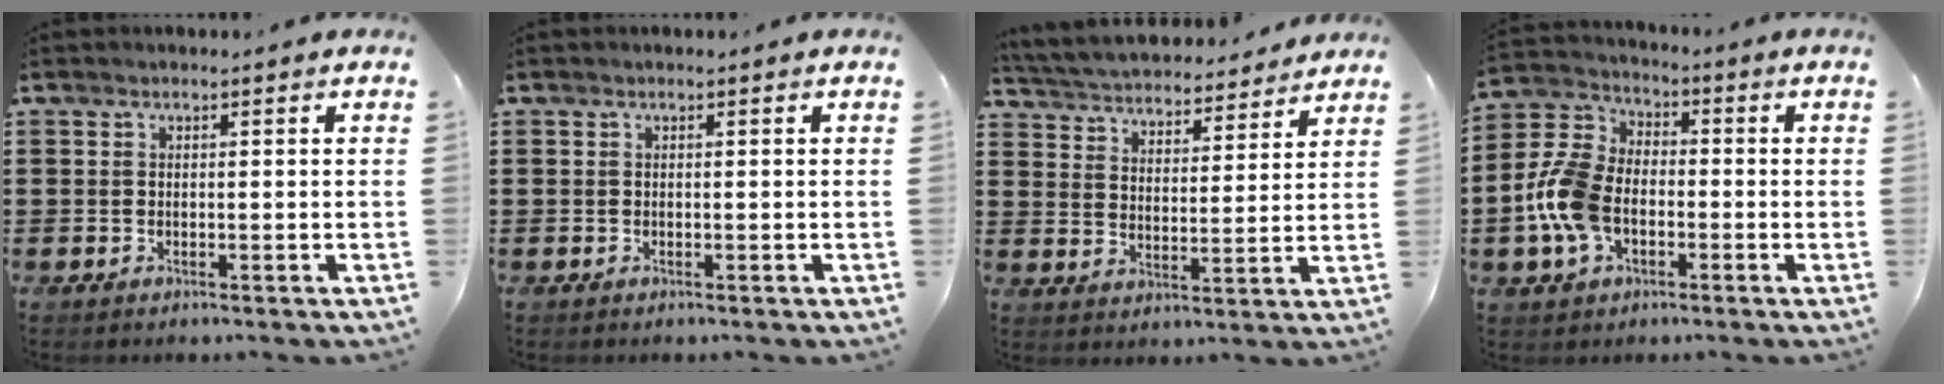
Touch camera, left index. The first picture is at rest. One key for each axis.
{"total": 0.0}
{"total": 4.2, "fx": 4.2, "fy": 0.3, "fz": 0.0, "tx": -0.026, "ty": -0.033, "tz": 0.068}
{"total": 9.6, "fx": -2.5, "fy": 6.3, "fz": 6.9, "tx": -0.186, "ty": 0.003, "tz": -0.054}